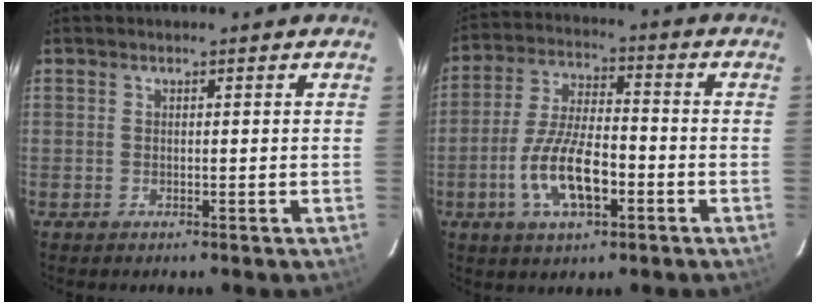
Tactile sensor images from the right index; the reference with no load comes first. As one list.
[{"total": 11.8, "force": [-4.3, 4.5, 10.1], "torque": [-0.207, -0.002, -0.077]}]